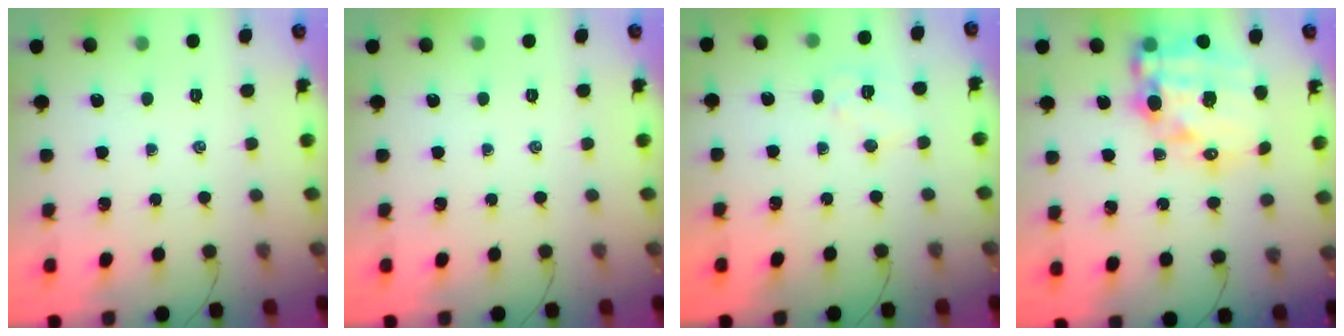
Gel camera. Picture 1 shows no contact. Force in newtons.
{"total": 0.0}
{"total": 6.5, "press": 6.4, "slide": 1.0}
{"total": 17.1, "press": 16.6, "slide": 3.9}